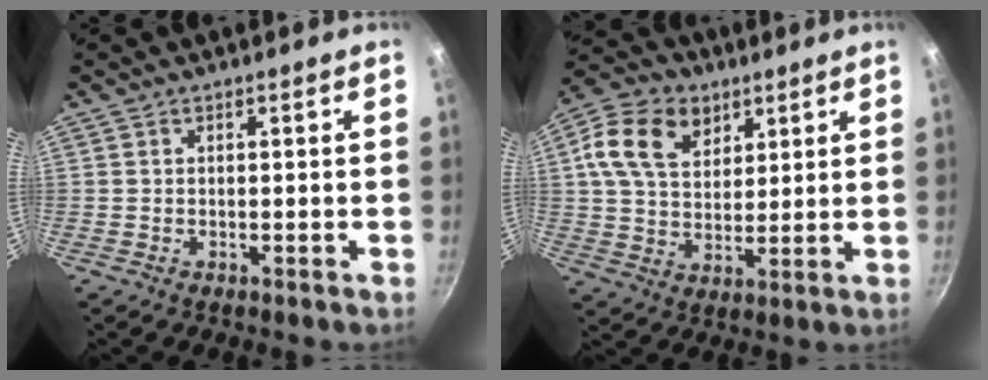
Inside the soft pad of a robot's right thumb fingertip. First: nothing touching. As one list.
[{"total": 13.6, "force": [5.5, 9.7, 7.8], "torque": [-0.121, -0.007, 0.090]}]